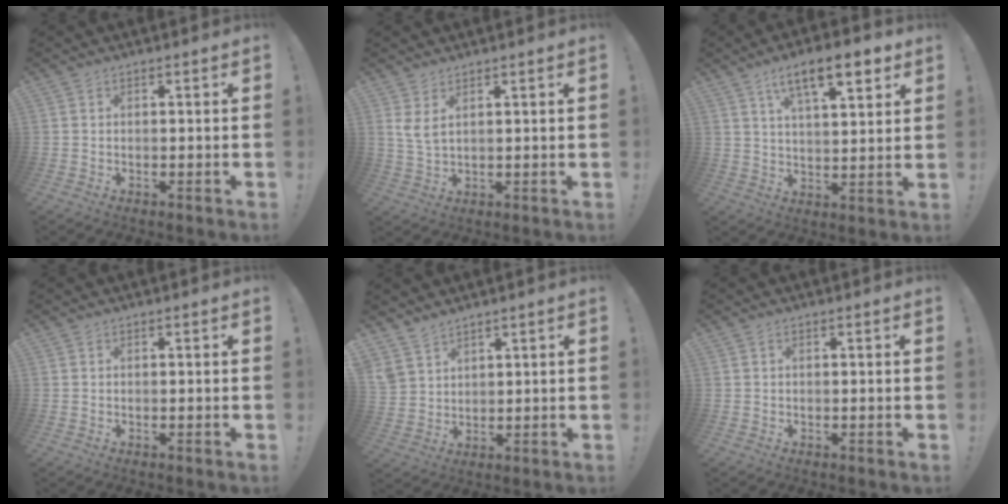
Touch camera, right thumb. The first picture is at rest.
{"total": 4.2, "force": [2.3, 1.0, 3.3], "torque": [-0.060, -0.008, 0.041]}
{"total": 12.9, "force": [7.2, 4.0, 9.9], "torque": [-0.152, -0.026, 0.115]}
{"total": 0.0}
{"total": 5.3, "force": [4.5, 2.7, 1.1], "torque": [-0.027, -0.027, 0.089]}
{"total": 0.0}